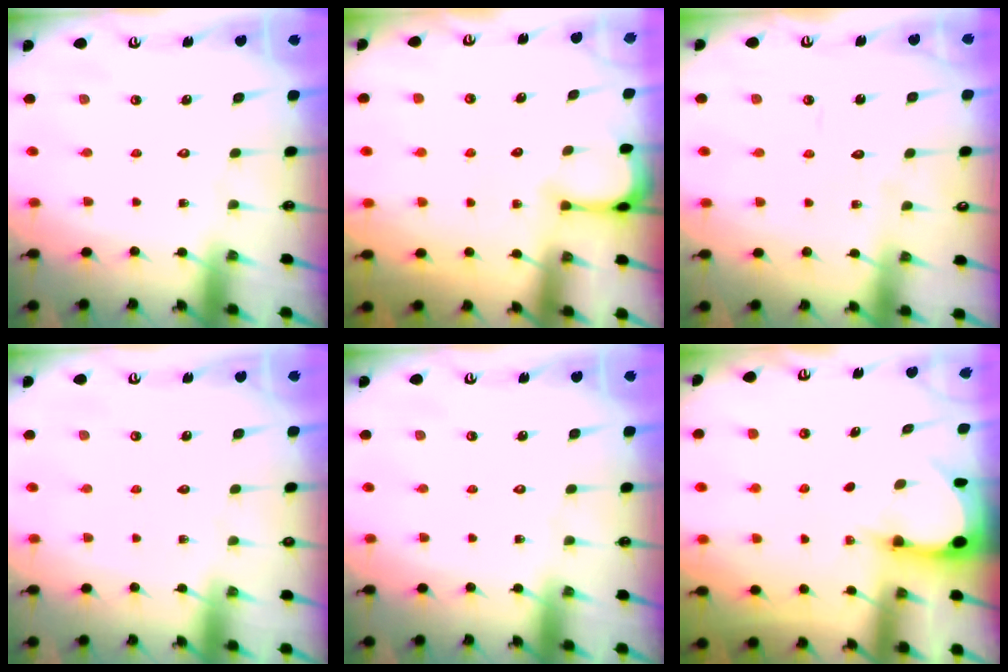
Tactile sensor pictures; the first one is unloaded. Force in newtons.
{"total": 3.8, "press": 3.8, "slide": 0.4}
{"total": 2.7, "press": 2.7, "slide": 0.2}
{"total": 0.0}
{"total": 0.0}
{"total": 2.9, "press": 2.9, "slide": 0.3}